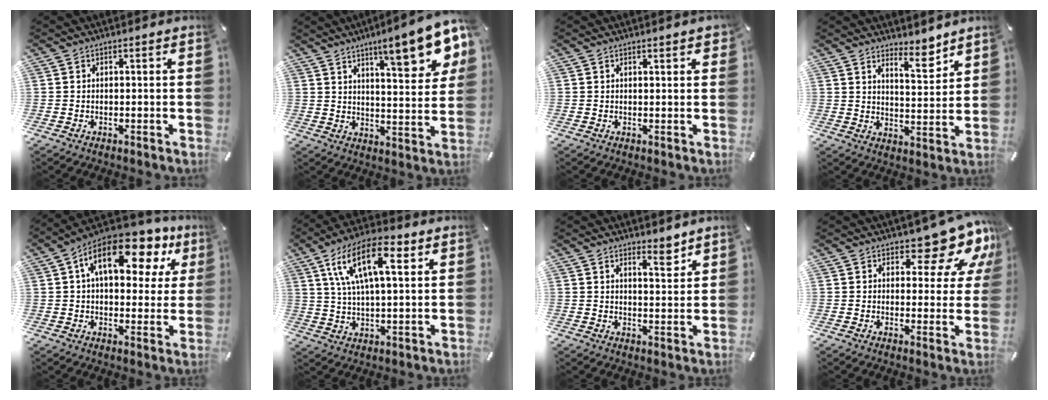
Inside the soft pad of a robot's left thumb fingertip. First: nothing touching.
{"total": 15.4, "force": [9.4, 4.1, 11.5], "torque": [-0.159, -0.054, 0.146]}
{"total": 1.4, "force": [0.9, 0.3, 0.9], "torque": [-0.012, -0.002, 0.015]}
{"total": 7.2, "force": [6.3, 1.9, 2.9], "torque": [-0.027, -0.055, 0.106]}
{"total": 17.3, "force": [7.6, 9.3, 12.5], "torque": [-0.201, -0.020, 0.127]}
{"total": 15.4, "force": [6.5, 6.4, 12.4], "torque": [-0.237, 0.001, 0.109]}
{"total": 4.9, "force": [4.1, 1.5, 2.1], "torque": [-0.011, -0.036, 0.067]}
{"total": 12.4, "force": [8.4, 5.7, 7.2], "torque": [-0.077, -0.070, 0.139]}